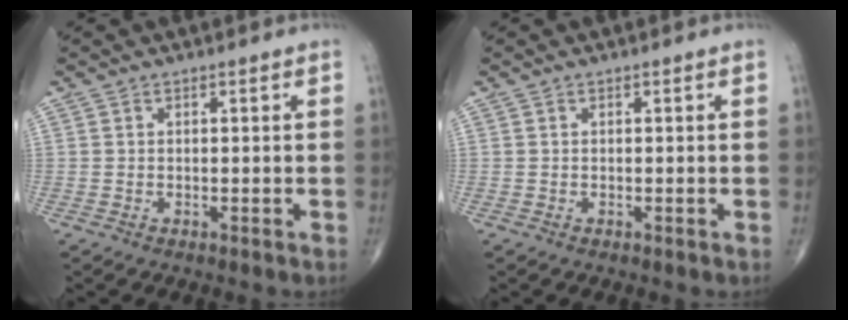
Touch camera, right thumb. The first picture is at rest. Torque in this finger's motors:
{"motor_torque": [0.06, 0.06, -0.13, -0.06, 0.00]}